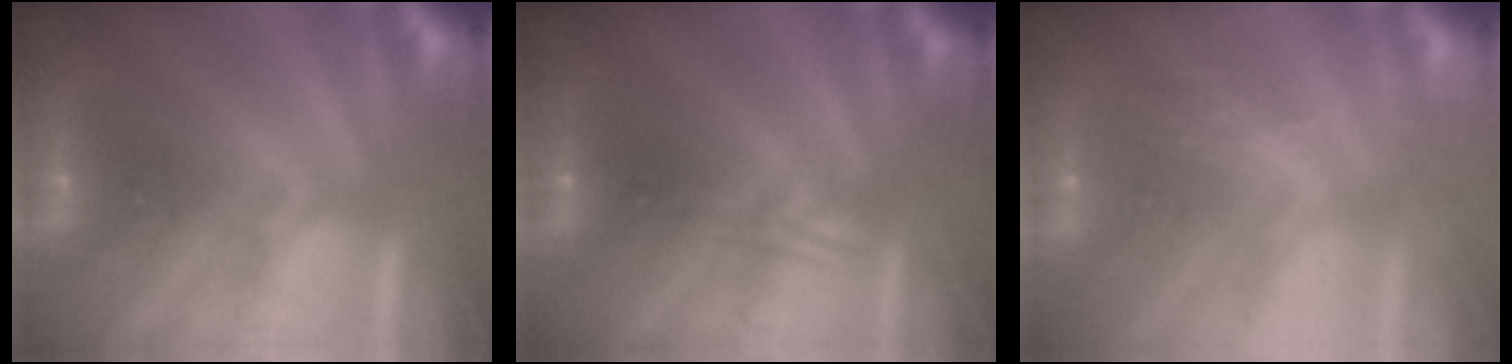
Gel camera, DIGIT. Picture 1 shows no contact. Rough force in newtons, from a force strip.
{"total": 2.3}
{"total": 2.2}